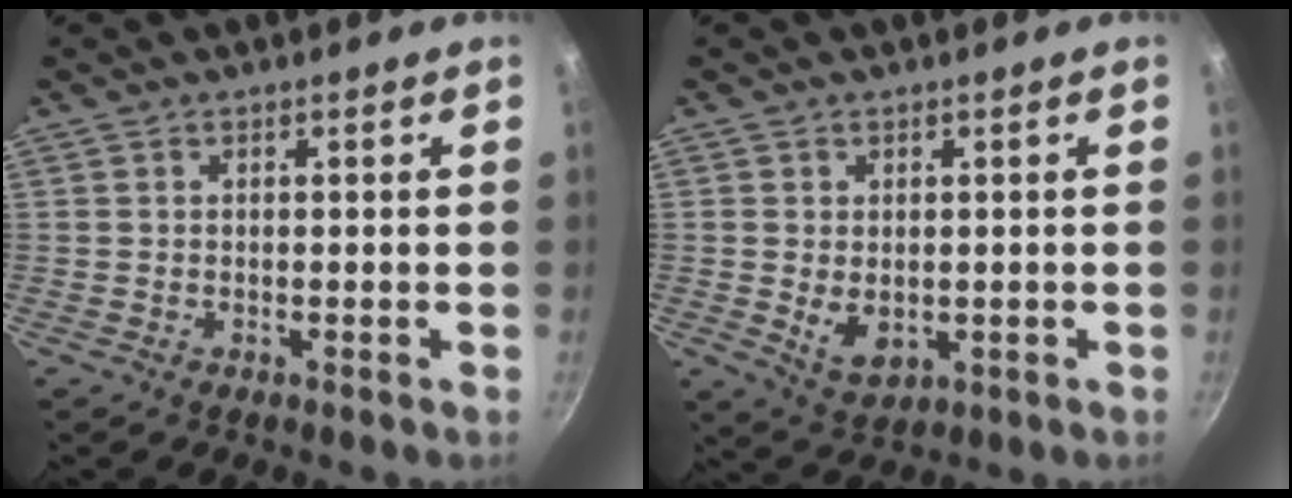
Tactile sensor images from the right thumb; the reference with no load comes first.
{"total": 5.4, "force": [-0.2, 3.8, 3.9], "torque": [-0.059, -0.013, 0.009]}